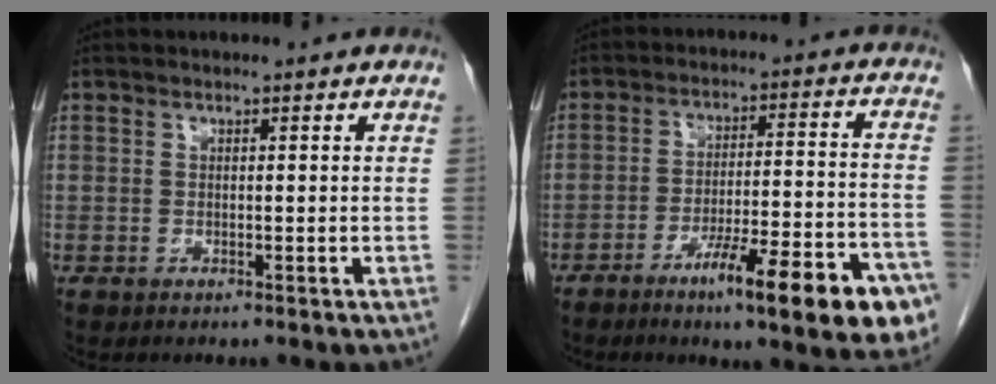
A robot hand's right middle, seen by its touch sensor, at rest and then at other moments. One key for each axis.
{"total": 16.7, "fx": -9.4, "fy": 1.6, "fz": 13.8, "tx": -0.147, "ty": 0.000, "tz": -0.132}